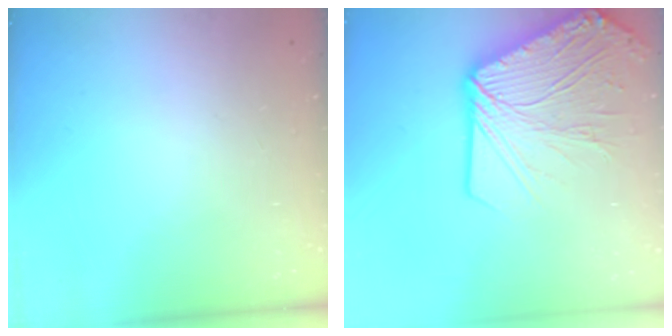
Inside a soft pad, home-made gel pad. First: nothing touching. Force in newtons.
{"total": 21.3, "press": 21.2, "slide": 2.4}